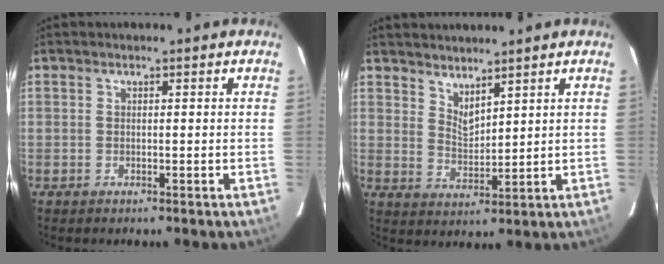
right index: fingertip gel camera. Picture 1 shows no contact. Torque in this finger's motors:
{"motor_torque": [-0.16, 0.19, -0.05, 0.00]}